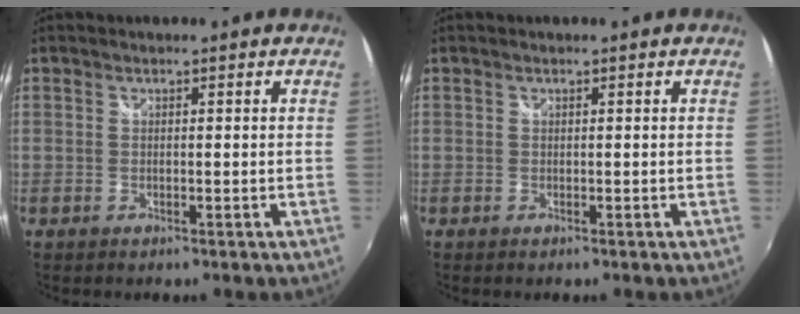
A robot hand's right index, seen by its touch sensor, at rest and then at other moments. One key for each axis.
{"total": 0.0}